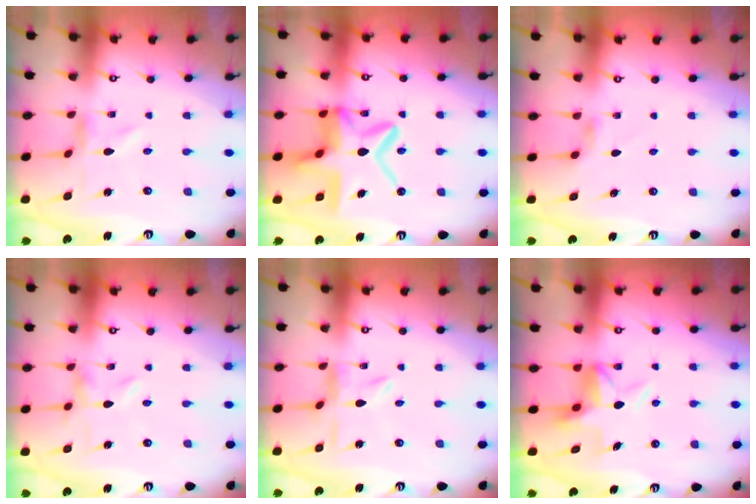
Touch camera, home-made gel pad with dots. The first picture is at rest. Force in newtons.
{"total": 15.9, "press": 15.9, "slide": 1.5}
{"total": 2.9, "press": 2.9, "slide": 0.5}
{"total": 0.0}
{"total": 1.3, "press": 1.2, "slide": 0.2}
{"total": 5.9, "press": 5.9, "slide": 0.4}